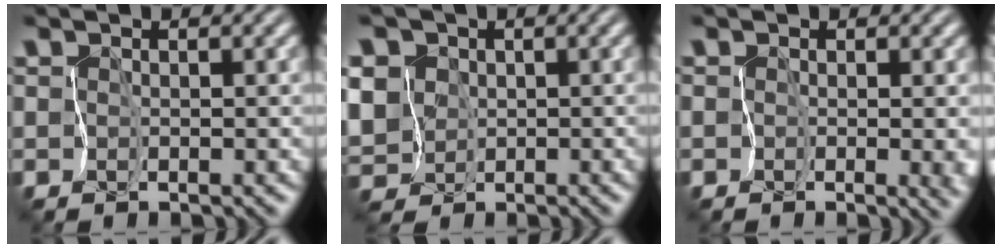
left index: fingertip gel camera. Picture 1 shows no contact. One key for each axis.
{"total": 8.5, "fx": 1.1, "fy": 7.5, "fz": 3.9, "tx": -0.088, "ty": 0.015, "tz": -0.021}
{"total": 2.6, "fx": -0.4, "fy": 1.2, "fz": 2.3, "tx": -0.020, "ty": -0.012, "tz": -0.004}